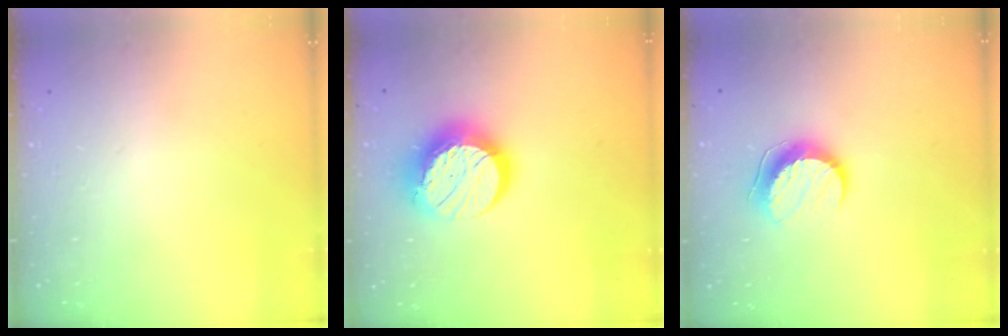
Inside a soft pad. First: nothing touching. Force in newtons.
{"total": 14.2, "press": 14.1, "slide": 1.4}
{"total": 9.6, "press": 9.6, "slide": 0.4}